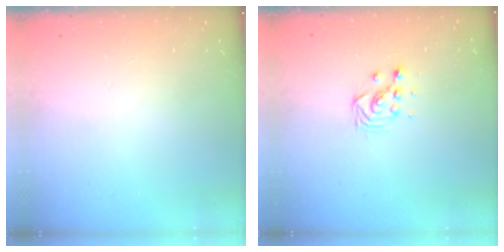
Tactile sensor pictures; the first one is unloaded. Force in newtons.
{"total": 3.5, "press": 3.5, "slide": 0.2}